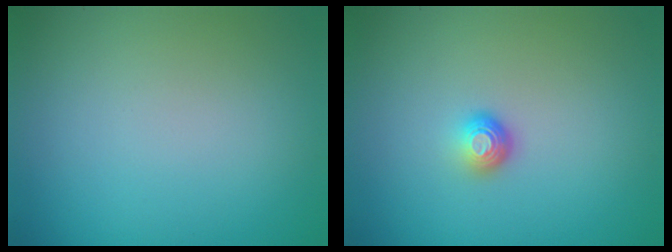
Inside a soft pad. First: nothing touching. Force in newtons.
{"total": 1.4, "press": 1.1, "slide": 1.0}